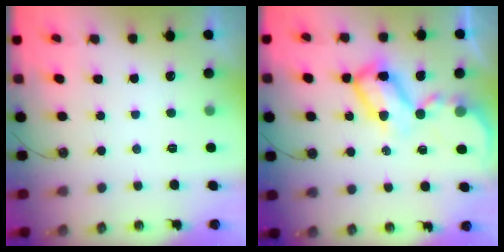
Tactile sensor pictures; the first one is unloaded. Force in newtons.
{"total": 12.4, "press": 12.4, "slide": 1.1}